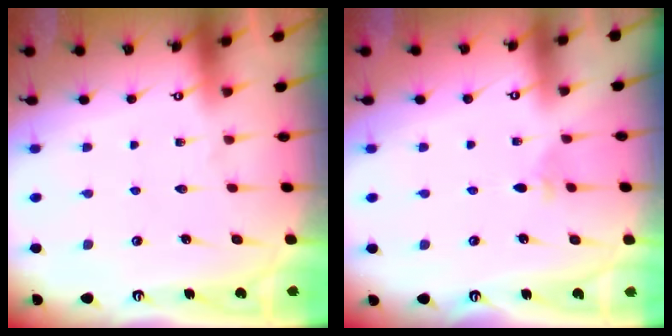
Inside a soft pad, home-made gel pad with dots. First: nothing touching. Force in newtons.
{"total": 2.2, "press": 2.1, "slide": 0.6}